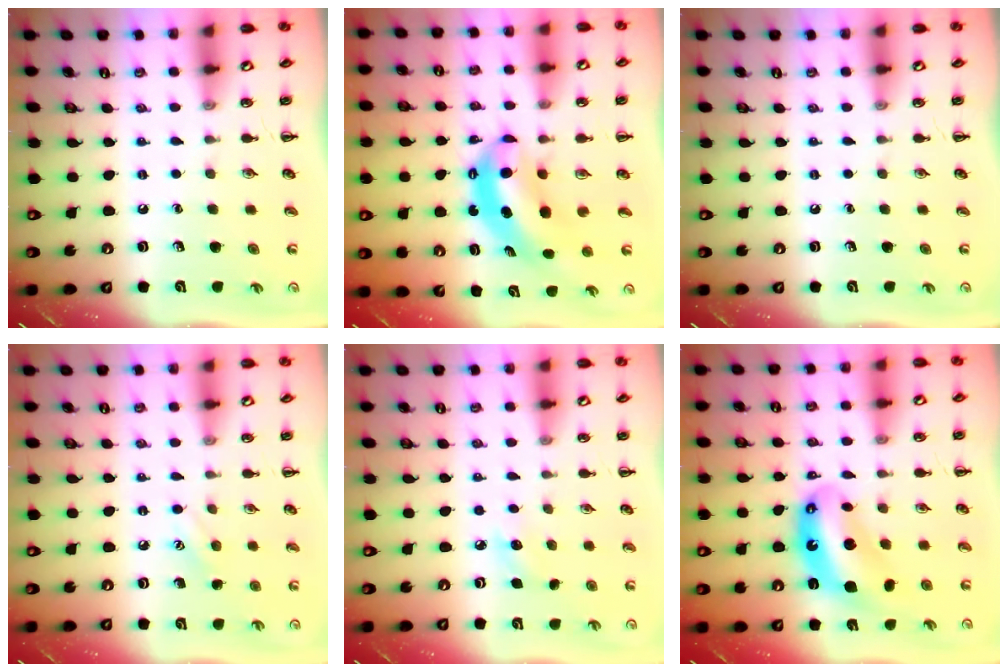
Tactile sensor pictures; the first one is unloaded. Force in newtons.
{"total": 6.2, "press": 6.1, "slide": 1.2}
{"total": 0.0}
{"total": 6.9, "press": 6.7, "slide": 1.8}
{"total": 6.6, "press": 6.3, "slide": 1.7}
{"total": 10.8, "press": 10.3, "slide": 3.0}